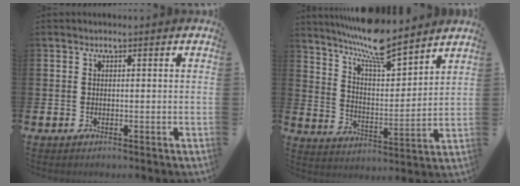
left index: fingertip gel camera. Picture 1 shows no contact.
{"total": 9.4, "force": [8.7, 1.1, 3.4], "torque": [-0.092, -0.059, 0.155]}